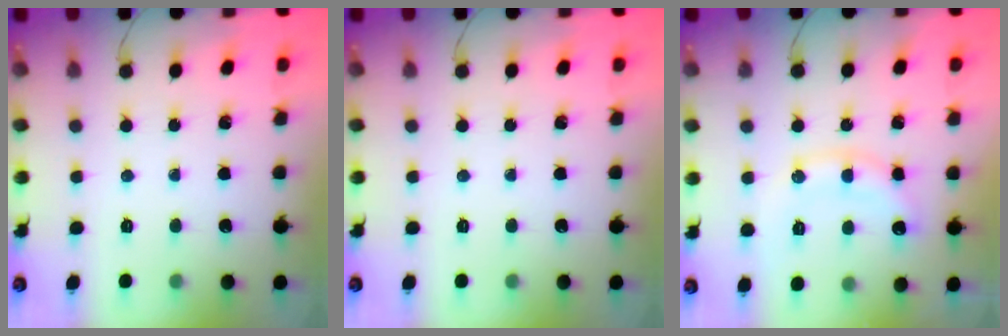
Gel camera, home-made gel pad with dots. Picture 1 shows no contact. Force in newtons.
{"total": 0.0}
{"total": 13.5, "press": 13.4, "slide": 0.6}